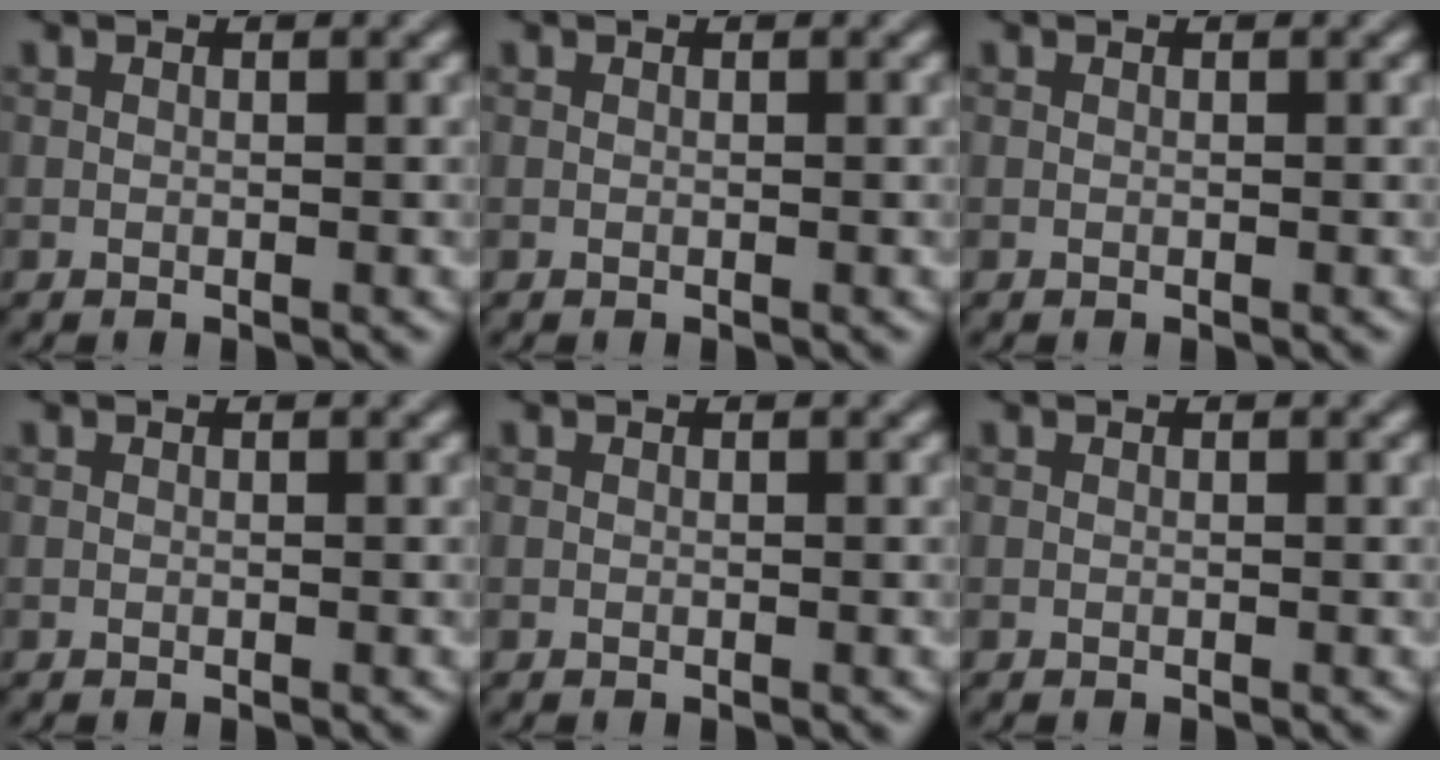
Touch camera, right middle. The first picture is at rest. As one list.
[{"total": 0.0}, {"total": 0.0}, {"total": 0.0}, {"total": 0.0}, {"total": 0.0}]